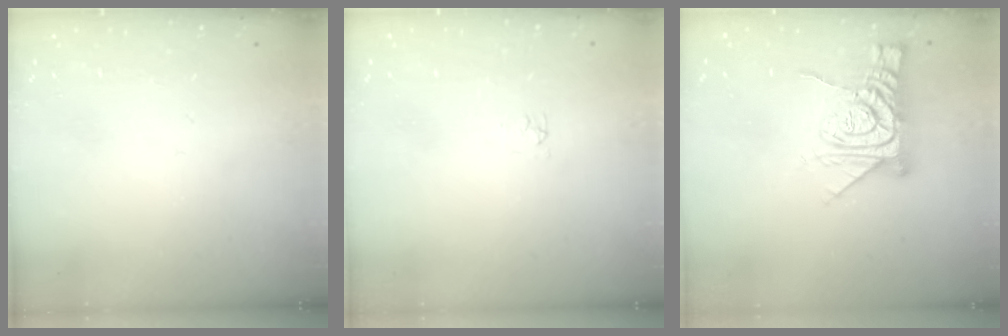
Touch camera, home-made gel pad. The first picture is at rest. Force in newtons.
{"total": 2.9, "press": 2.9, "slide": 0.5}
{"total": 13.0, "press": 13.0, "slide": 1.4}